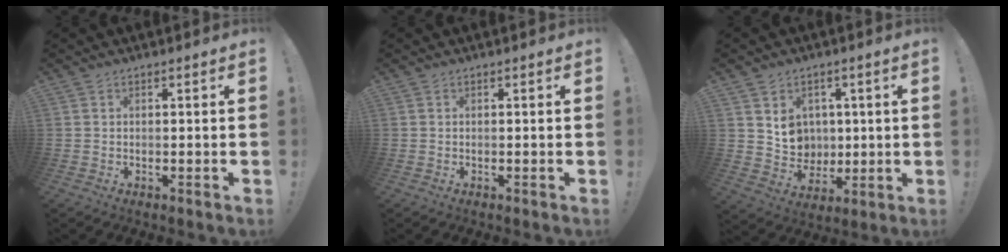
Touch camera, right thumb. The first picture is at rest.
{"total": 0.0}
{"total": 8.2, "force": [3.0, 7.3, 2.1], "torque": [-0.022, -0.030, 0.065]}